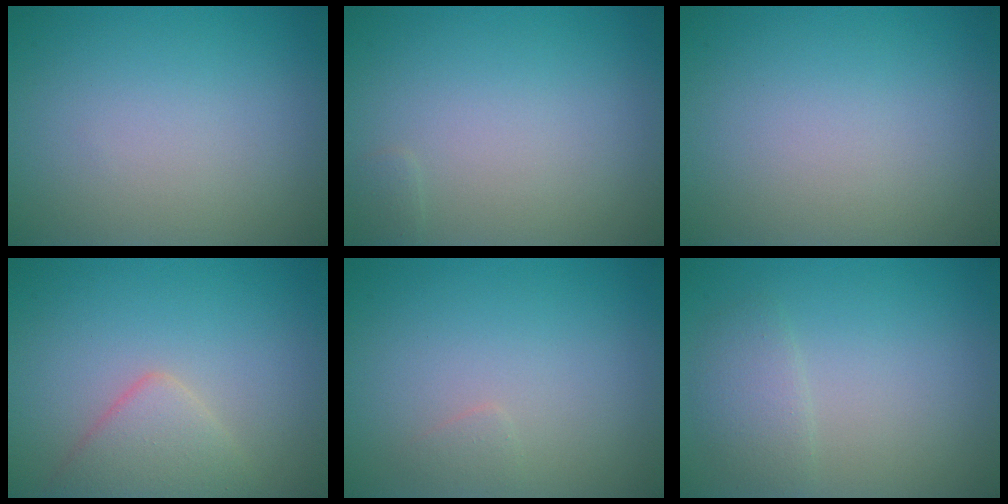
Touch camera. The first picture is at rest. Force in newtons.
{"total": 0.5, "press": 0.5, "slide": 0.0}
{"total": 0.0}
{"total": 3.2, "press": 3.2, "slide": 0.1}
{"total": 0.7, "press": 0.7, "slide": 0.0}
{"total": 1.9, "press": 1.9, "slide": 0.1}